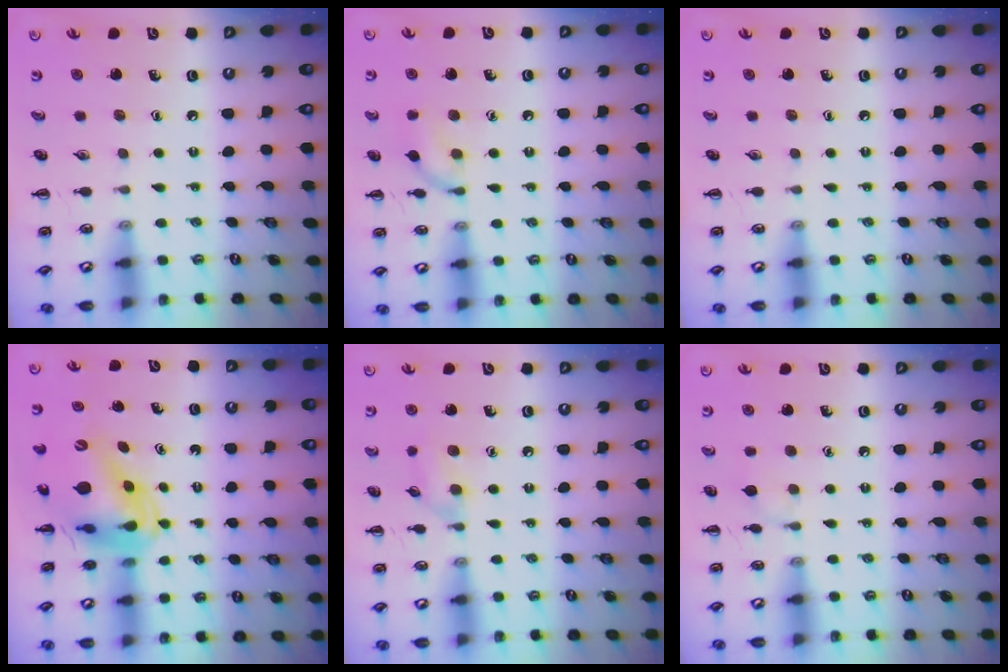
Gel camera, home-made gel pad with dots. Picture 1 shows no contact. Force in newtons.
{"total": 8.3, "press": 8.2, "slide": 0.7}
{"total": 0.0}
{"total": 8.0, "press": 7.6, "slide": 2.6}
{"total": 8.1, "press": 7.9, "slide": 1.7}
{"total": 5.5, "press": 5.1, "slide": 2.0}